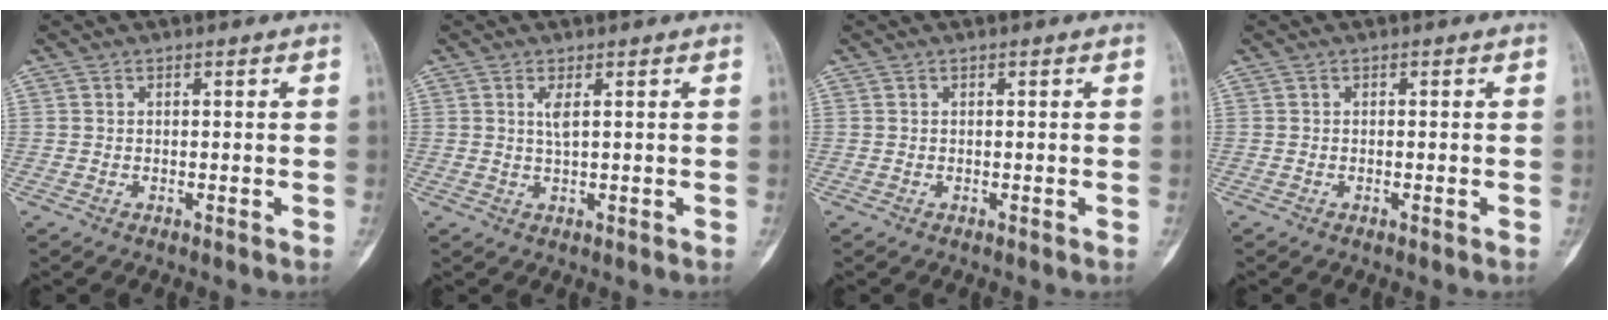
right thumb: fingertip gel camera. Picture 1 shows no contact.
{"total": 2.0, "force": [0.7, 0.3, 1.9], "torque": [-0.047, -0.004, 0.018]}
{"total": 0.0}
{"total": 0.0}